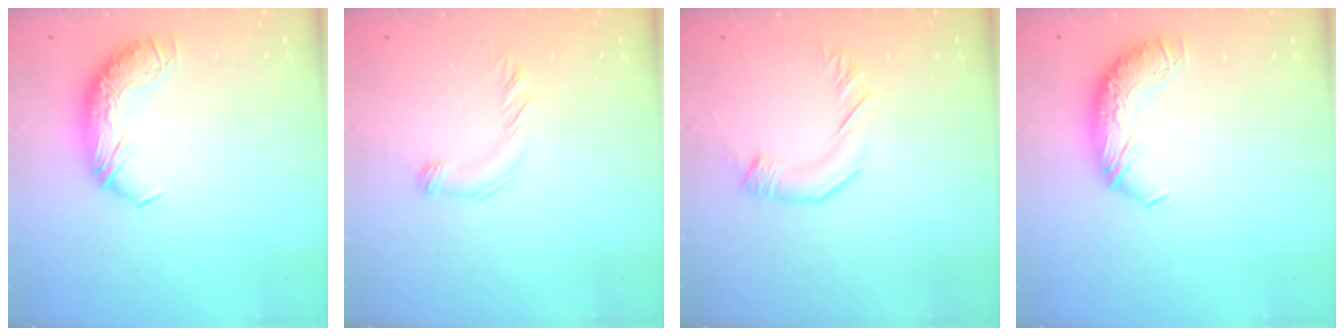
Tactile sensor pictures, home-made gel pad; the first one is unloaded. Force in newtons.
{"total": 3.4, "press": 3.3, "slide": 0.7}
{"total": 2.8, "press": 2.7, "slide": 0.5}
{"total": 0.0}